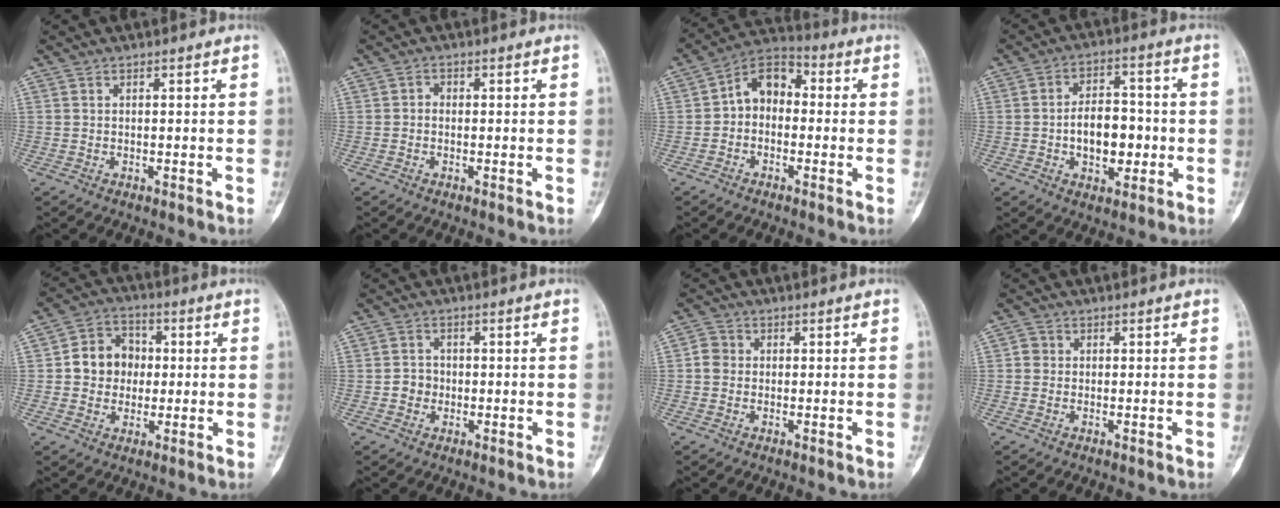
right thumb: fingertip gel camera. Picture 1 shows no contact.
{"total": 1.2, "force": [-0.2, 1.0, 0.6], "torque": [-0.003, 0.004, -0.009]}
{"total": 8.3, "force": [-0.3, 6.1, 5.6], "torque": [-0.060, 0.035, -0.025]}
{"total": 9.9, "force": [-1.6, 6.2, 7.5], "torque": [-0.081, 0.018, -0.026]}
{"total": 9.2, "force": [0.2, 8.1, 4.5], "torque": [-0.036, 0.019, -0.006]}
{"total": 2.8, "force": [-0.6, 2.6, 0.9], "torque": [0.000, 0.009, -0.016]}
{"total": 2.7, "force": [-0.2, 2.4, 1.1], "torque": [-0.009, 0.007, -0.010]}
{"total": 1.5, "force": [-0.1, 1.4, 0.4], "torque": [0.004, 0.005, -0.005]}